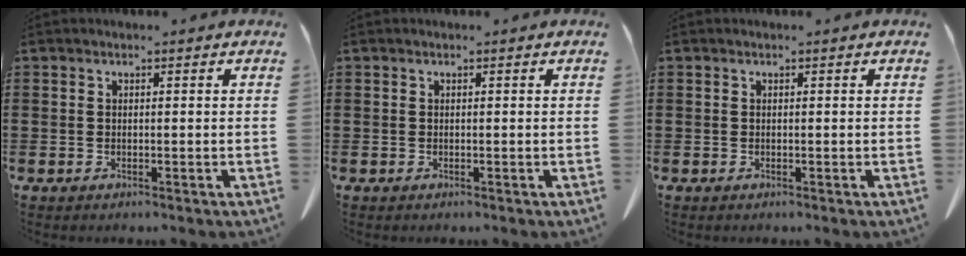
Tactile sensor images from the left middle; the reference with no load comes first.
{"total": 0.0}
{"total": 0.0}